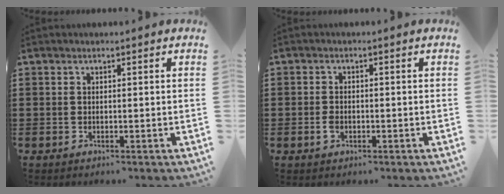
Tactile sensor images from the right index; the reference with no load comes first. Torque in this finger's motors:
{"motor_torque": [0.83, 0.58, 0.24, 0.06]}